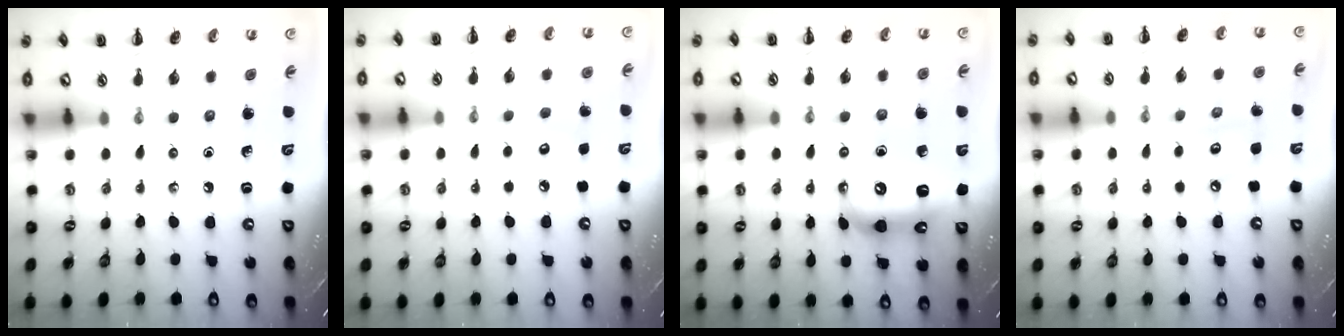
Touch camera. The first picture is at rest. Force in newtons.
{"total": 5.5, "press": 5.2, "slide": 1.5}
{"total": 9.5, "press": 9.5, "slide": 1.1}
{"total": 6.4, "press": 6.4, "slide": 0.7}